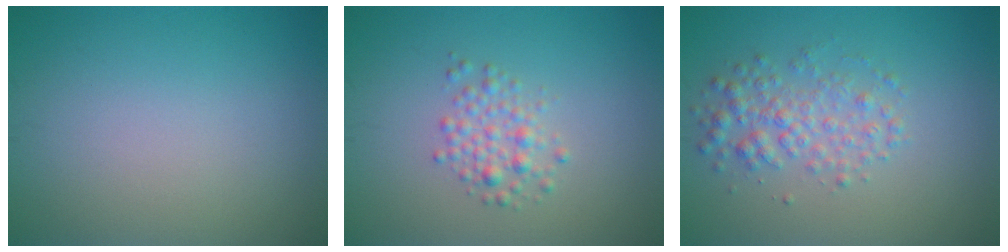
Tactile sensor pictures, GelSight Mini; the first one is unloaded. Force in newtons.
{"total": 2.2, "press": 2.2, "slide": 0.1}
{"total": 3.0, "press": 3.0, "slide": 0.0}